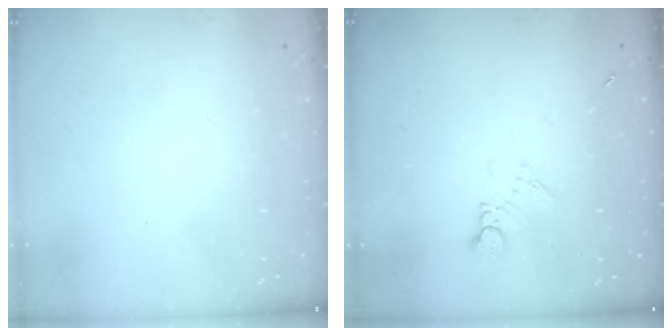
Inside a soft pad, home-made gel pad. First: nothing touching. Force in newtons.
{"total": 3.9, "press": 3.9, "slide": 0.6}